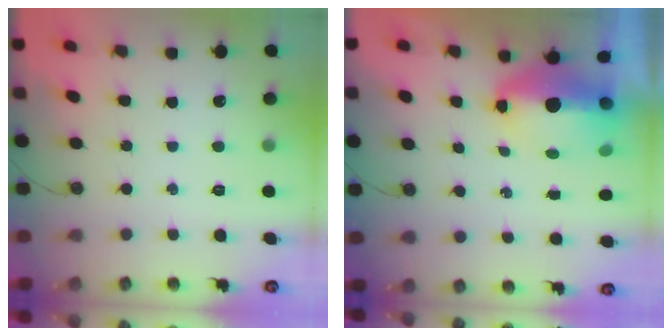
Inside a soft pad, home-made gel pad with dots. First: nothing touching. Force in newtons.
{"total": 9.0, "press": 9.0, "slide": 1.0}